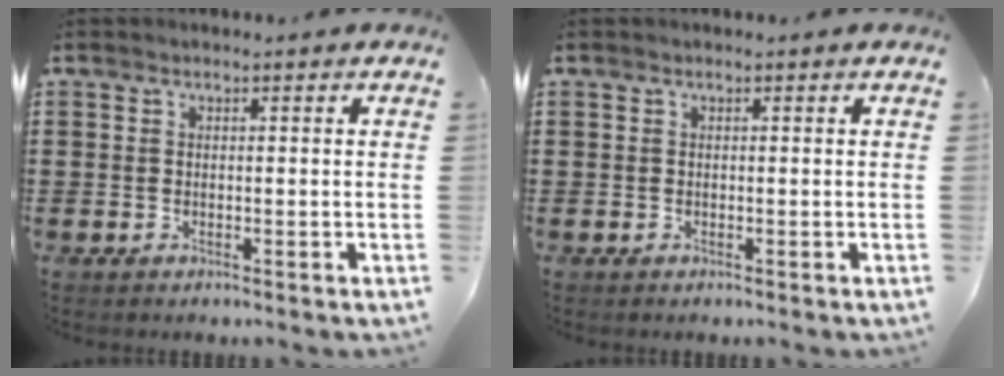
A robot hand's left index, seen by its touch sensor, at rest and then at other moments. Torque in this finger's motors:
{"motor_torque": [-0.08, -0.03, 0.02, -0.01]}